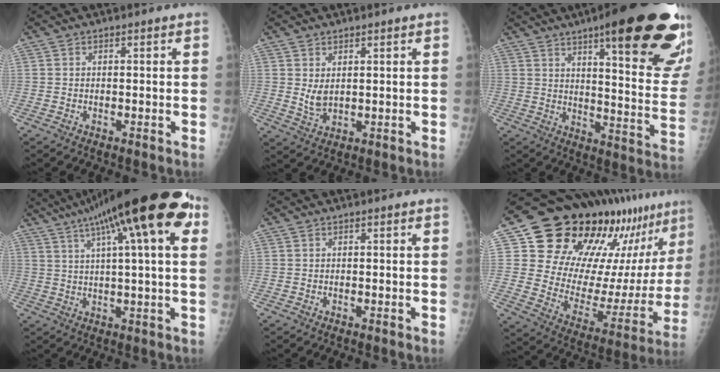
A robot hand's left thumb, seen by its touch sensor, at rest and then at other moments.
{"total": 3.4, "force": [1.3, 1.9, 2.4], "torque": [-0.038, -0.018, 0.033]}
{"total": 29.1, "force": [17.1, 6.0, 22.7], "torque": [-0.230, -0.060, 0.230]}
{"total": 23.2, "force": [10.5, 4.7, 20.1], "torque": [-0.314, 0.025, 0.155]}
{"total": 0.0}
{"total": 27.3, "force": [18.7, 12.0, 15.8], "torque": [-0.197, -0.078, 0.278]}